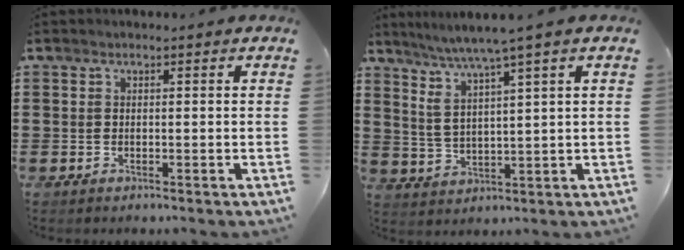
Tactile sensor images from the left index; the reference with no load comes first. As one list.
[{"total": 5.0, "force": [3.6, -0.6, 3.4], "torque": [-0.076, -0.019, 0.058]}]